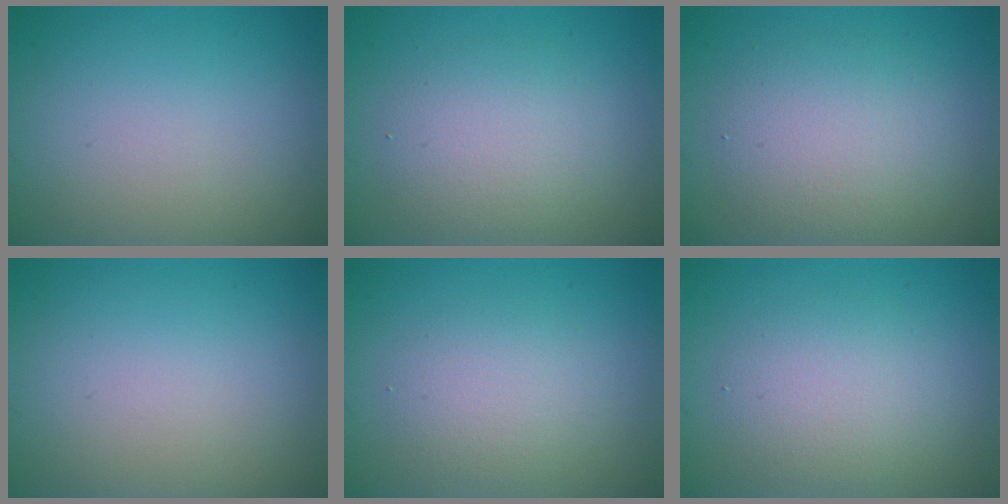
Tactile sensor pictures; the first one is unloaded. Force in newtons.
{"total": 3.6, "press": 3.6, "slide": 0.2}
{"total": 4.2, "press": 4.2, "slide": 0.0}
{"total": 0.0}
{"total": 2.6, "press": 2.6, "slide": 0.3}
{"total": 3.4, "press": 3.3, "slide": 0.3}